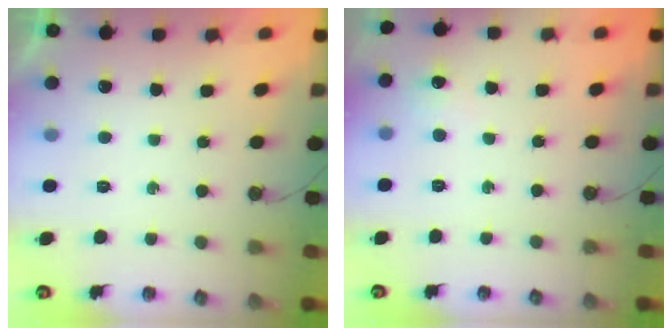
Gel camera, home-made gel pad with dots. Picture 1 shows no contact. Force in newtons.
{"total": 4.6, "press": 4.6, "slide": 0.6}